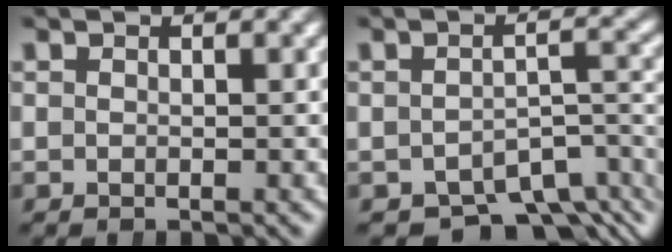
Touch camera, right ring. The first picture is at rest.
{"total": 7.5, "force": [-5.6, 3.0, 3.9], "torque": [-0.027, -0.020, -0.077]}